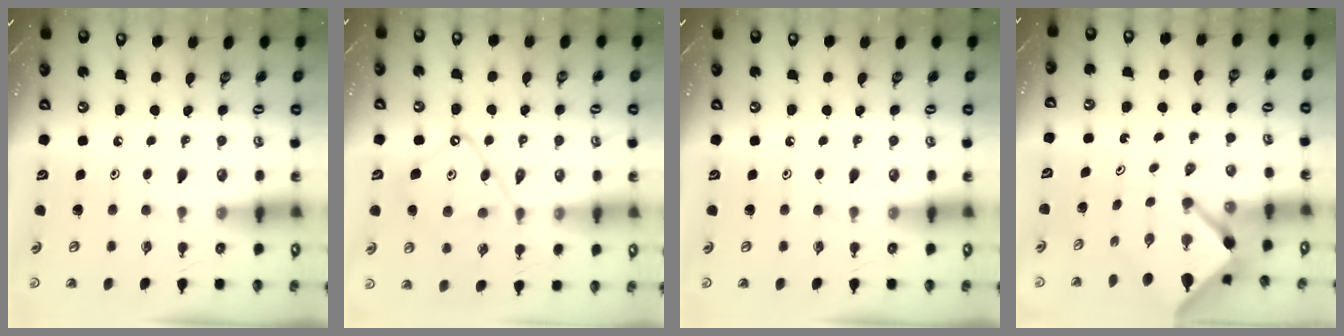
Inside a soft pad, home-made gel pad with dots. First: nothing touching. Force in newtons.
{"total": 14.2, "press": 14.1, "slide": 1.5}
{"total": 0.0}
{"total": 4.2, "press": 4.2, "slide": 0.2}